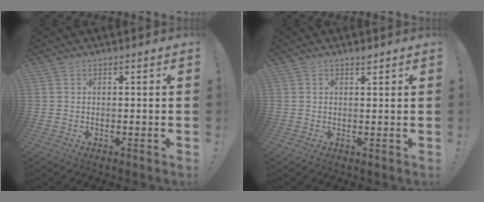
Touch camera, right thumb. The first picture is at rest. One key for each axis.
{"total": 1.1, "fx": 1.0, "fy": 0.0, "fz": 0.5, "tx": 0.006, "ty": -0.009, "tz": 0.014}